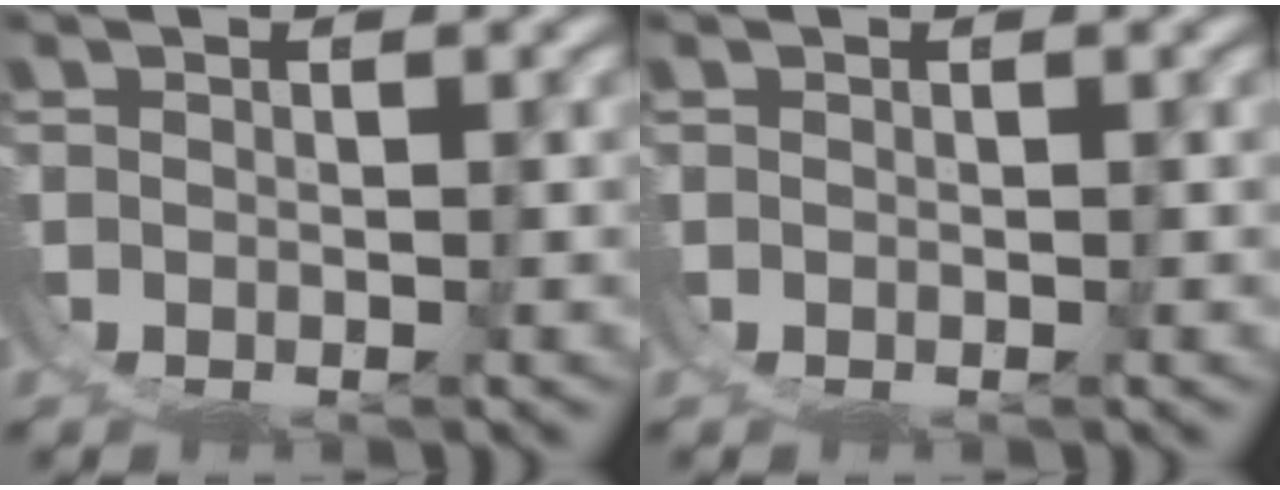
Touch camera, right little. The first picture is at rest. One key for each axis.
{"total": 0.0}